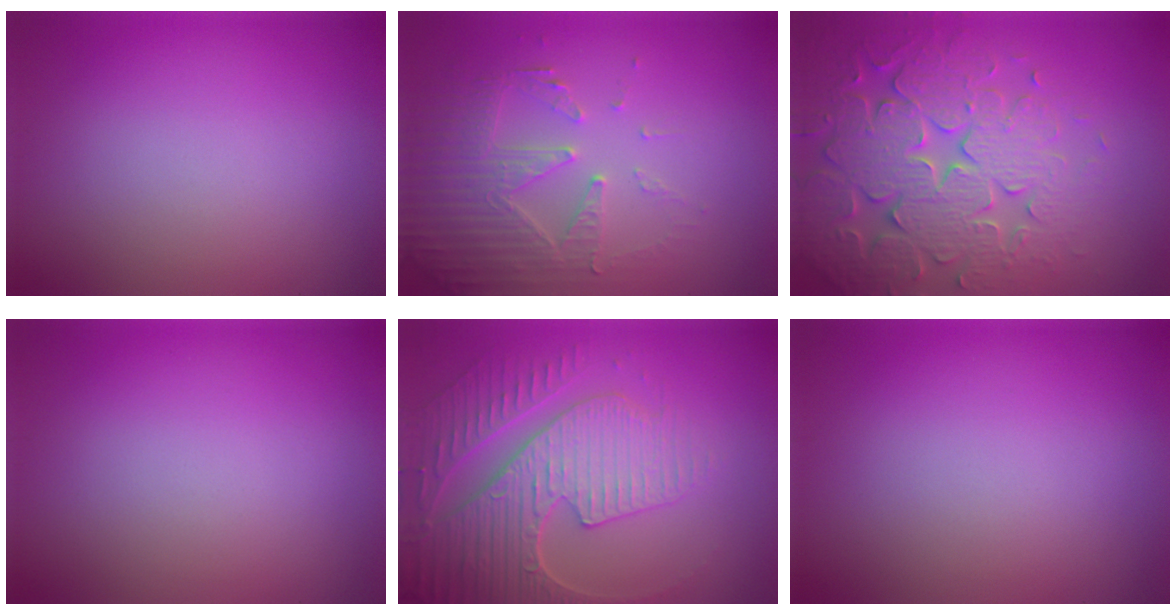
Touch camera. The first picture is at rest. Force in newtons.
{"total": 5.2, "press": 3.7, "slide": 3.6}
{"total": 7.6, "press": 7.5, "slide": 1.6}
{"total": 0.0}
{"total": 7.3, "press": 5.8, "slide": 4.5}
{"total": 0.0}